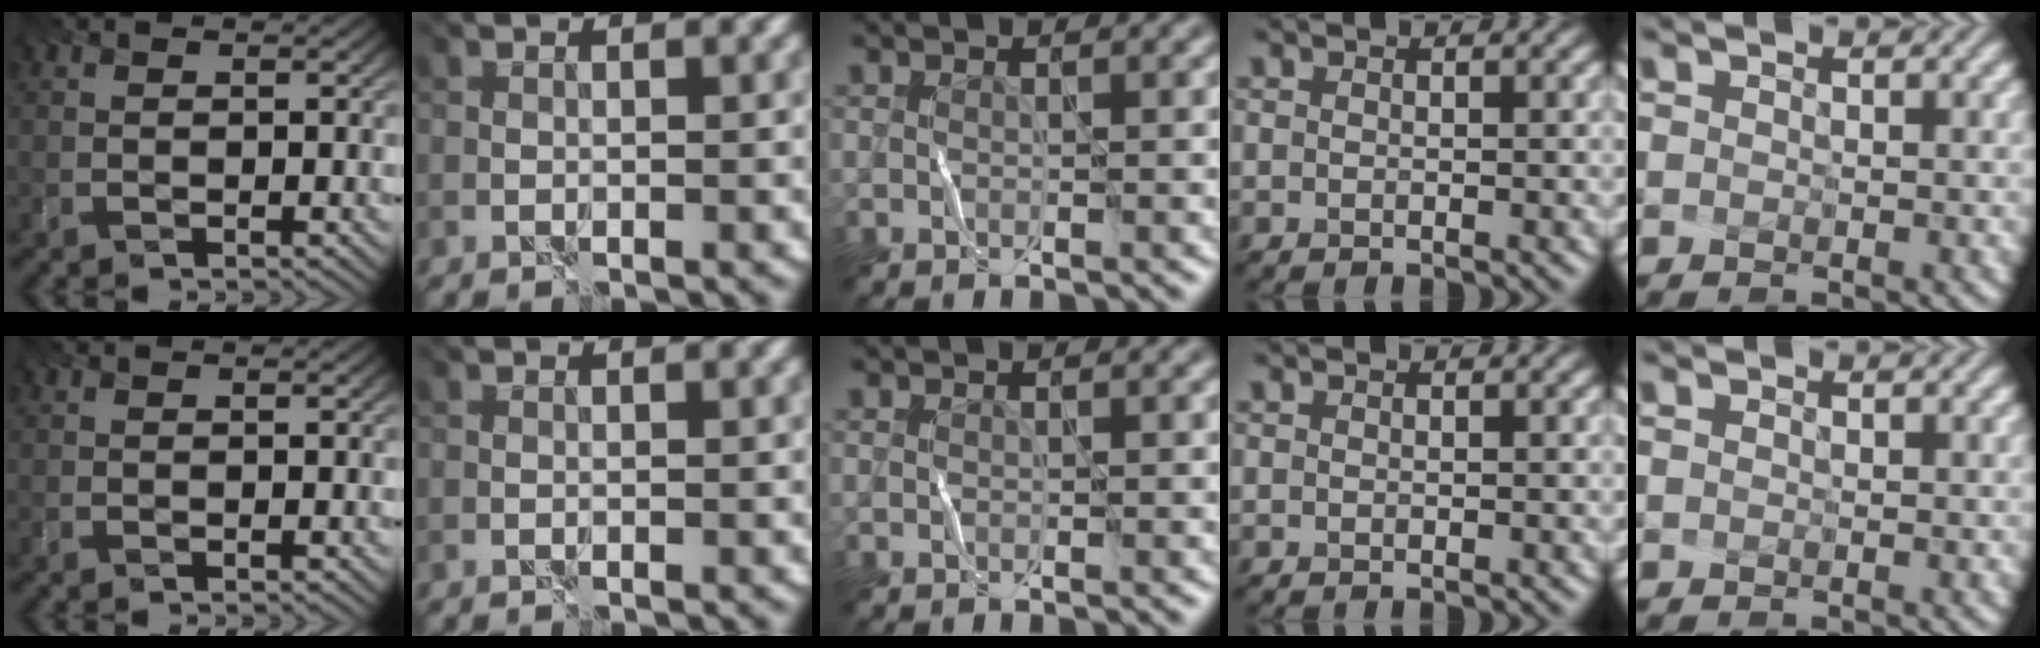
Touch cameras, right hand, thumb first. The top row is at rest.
{}